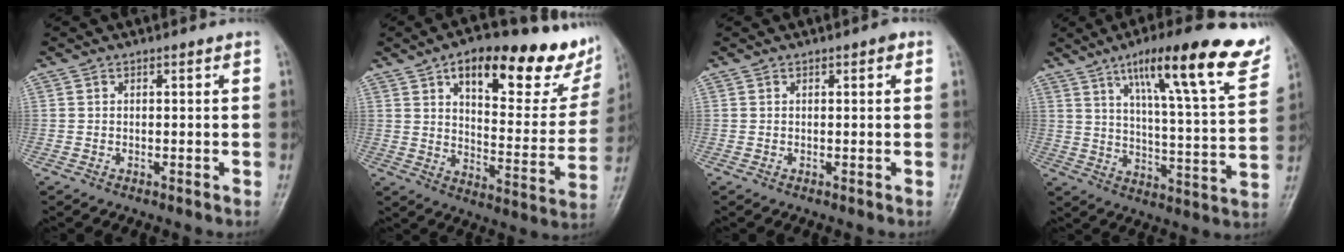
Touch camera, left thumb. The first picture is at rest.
{"total": 24.5, "force": [14.1, 9.4, 17.7], "torque": [-0.191, -0.036, 0.201]}
{"total": 1.2, "force": [0.6, 0.5, 1.0], "torque": [-0.011, 0.001, 0.005]}
{"total": 21.2, "force": [12.7, 3.7, 16.6], "torque": [-0.214, -0.043, 0.191]}